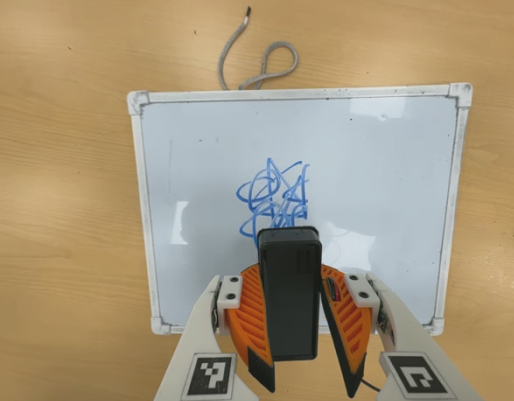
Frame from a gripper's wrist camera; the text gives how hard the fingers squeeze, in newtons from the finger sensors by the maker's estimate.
{"total": 8.8, "left": 8.9, "right": 8.7}